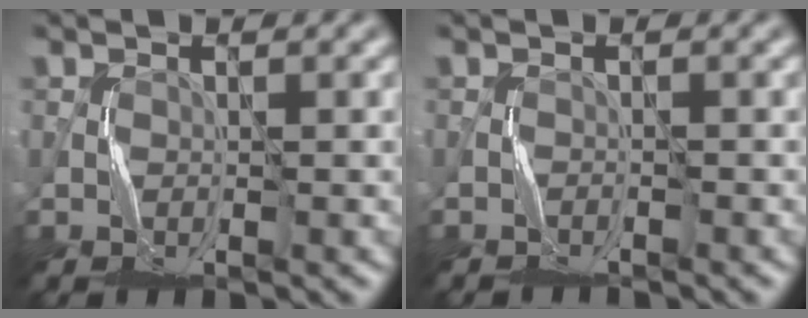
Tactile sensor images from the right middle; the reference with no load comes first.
{"total": 1.0, "force": [-1.0, -0.1, -0.3], "torque": [0.002, -0.001, -0.021]}